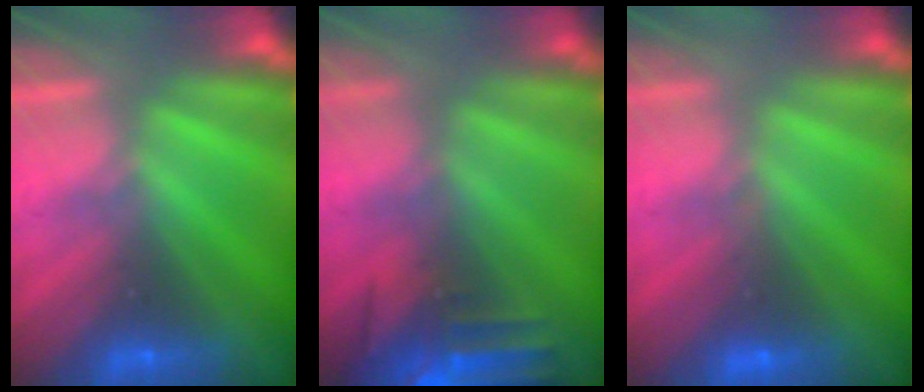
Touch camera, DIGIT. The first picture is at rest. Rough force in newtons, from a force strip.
{"total": 9.7}
{"total": 2.8}